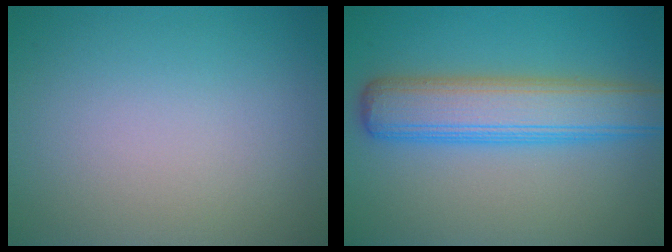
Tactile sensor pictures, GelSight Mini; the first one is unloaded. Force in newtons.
{"total": 6.8, "press": 6.8, "slide": 0.2}